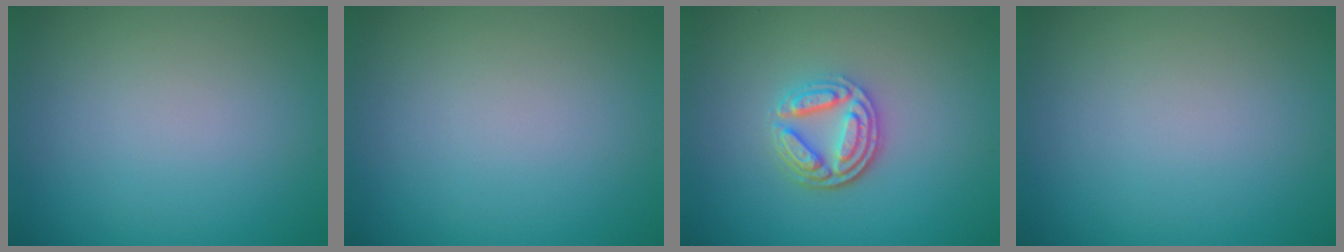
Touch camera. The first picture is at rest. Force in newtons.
{"total": 0.0}
{"total": 4.1, "press": 3.2, "slide": 2.5}
{"total": 0.0}